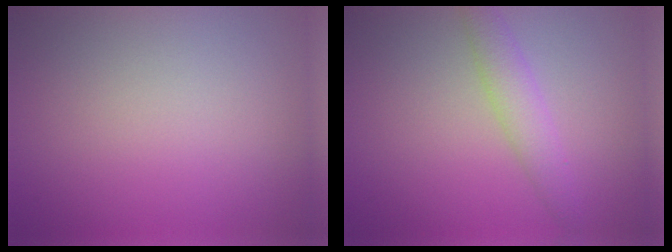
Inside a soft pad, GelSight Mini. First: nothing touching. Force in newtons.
{"total": 2.7, "press": 2.7, "slide": 0.0}